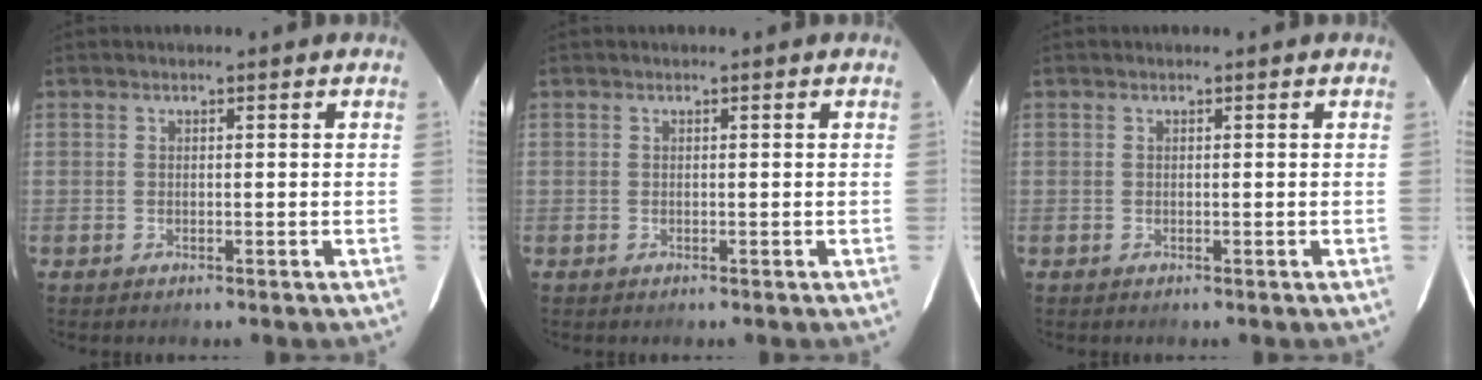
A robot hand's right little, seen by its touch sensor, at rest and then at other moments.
{"total": 0.0}
{"total": 0.0}